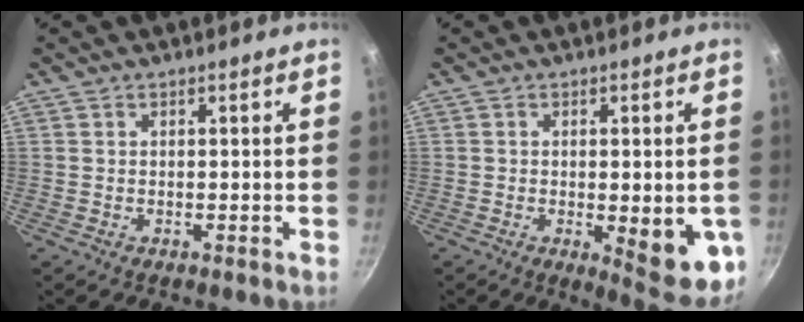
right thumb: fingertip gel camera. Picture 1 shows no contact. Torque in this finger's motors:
{"motor_torque": [-0.21, 0.73, 1.13, -0.27, 0.03]}